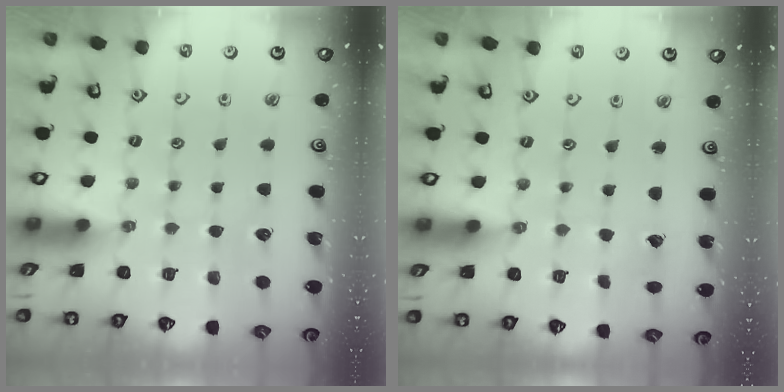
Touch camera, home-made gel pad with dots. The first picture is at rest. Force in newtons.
{"total": 1.4, "press": 1.4, "slide": 0.0}